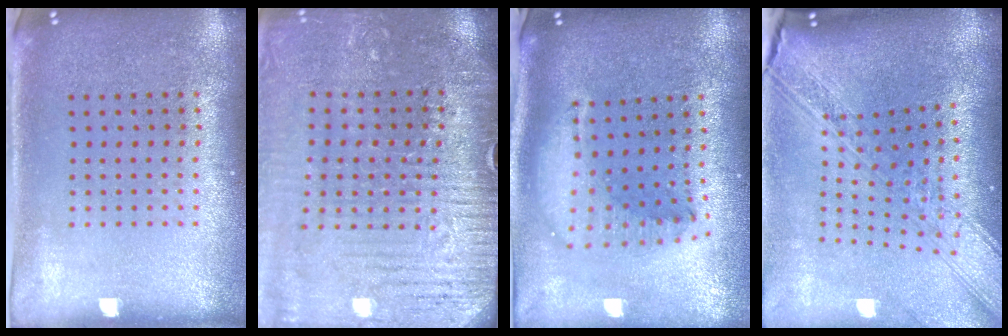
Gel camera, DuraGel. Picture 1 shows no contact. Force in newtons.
{"total": 3.7, "press": 3.7, "slide": 0.5}
{"total": 1.8, "press": 1.5, "slide": 1.0}
{"total": 3.7, "press": 2.7, "slide": 2.6}